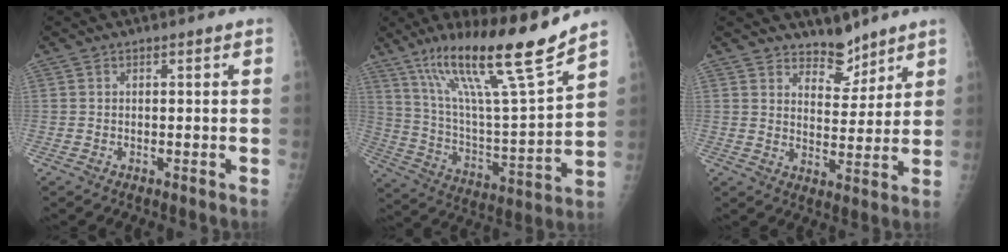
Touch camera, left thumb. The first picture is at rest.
{"total": 22.1, "force": [15.2, 2.1, 15.9], "torque": [-0.248, -0.066, 0.269]}
{"total": 6.1, "force": [5.2, 2.9, 1.5], "torque": [0.005, -0.044, 0.090]}